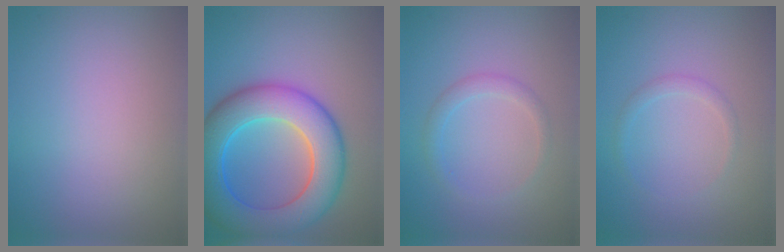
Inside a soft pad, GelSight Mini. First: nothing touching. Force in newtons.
{"total": 10.1, "press": 10.1, "slide": 0.1}
{"total": 1.5, "press": 1.5, "slide": 0.0}
{"total": 1.0, "press": 1.0, "slide": 0.1}